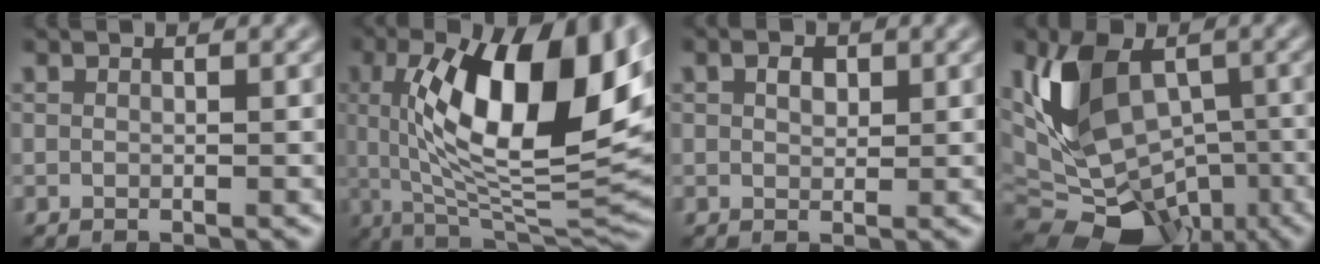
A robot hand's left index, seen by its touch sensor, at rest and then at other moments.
{"total": 13.9, "force": [2.9, 4.8, 12.6], "torque": [-0.201, -0.005, 0.047]}
{"total": 1.7, "force": [0.7, 1.1, 1.1], "torque": [-0.021, 0.003, 0.011]}
{"total": 12.0, "force": [0.1, 8.1, 8.8], "torque": [-0.167, -0.010, 0.006]}